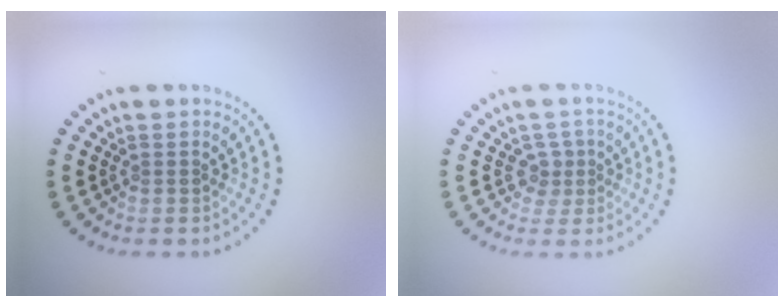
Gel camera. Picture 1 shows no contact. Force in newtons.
{"total": 1.7, "press": 1.3, "slide": 1.2}